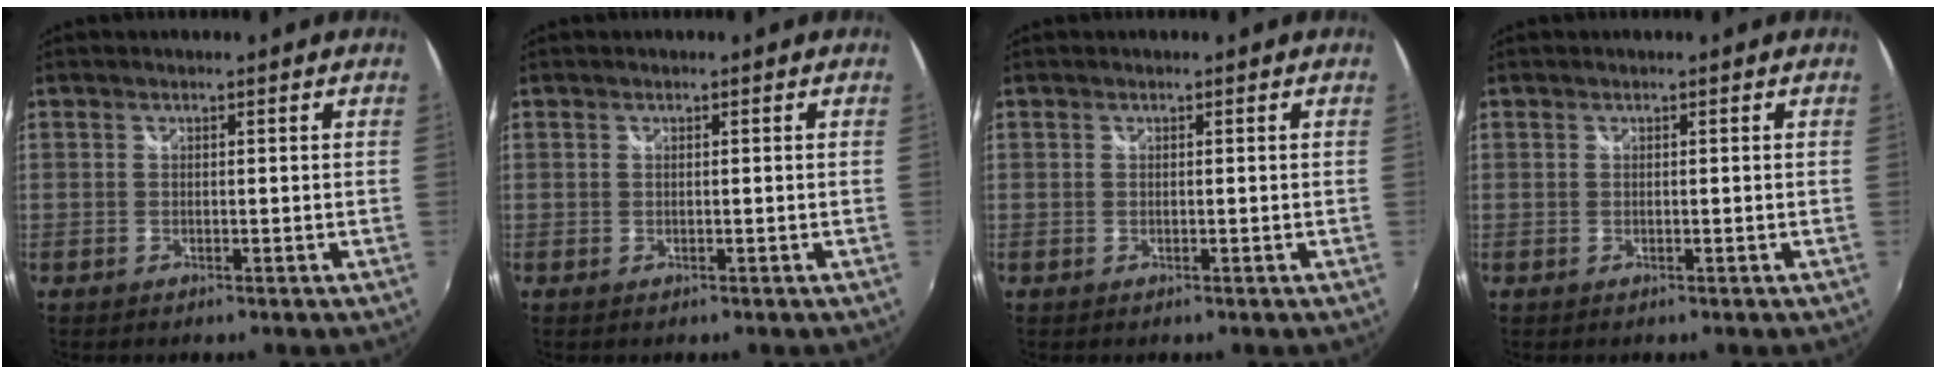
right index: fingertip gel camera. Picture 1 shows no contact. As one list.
[{"total": 0.0}, {"total": 0.0}, {"total": 0.0}]